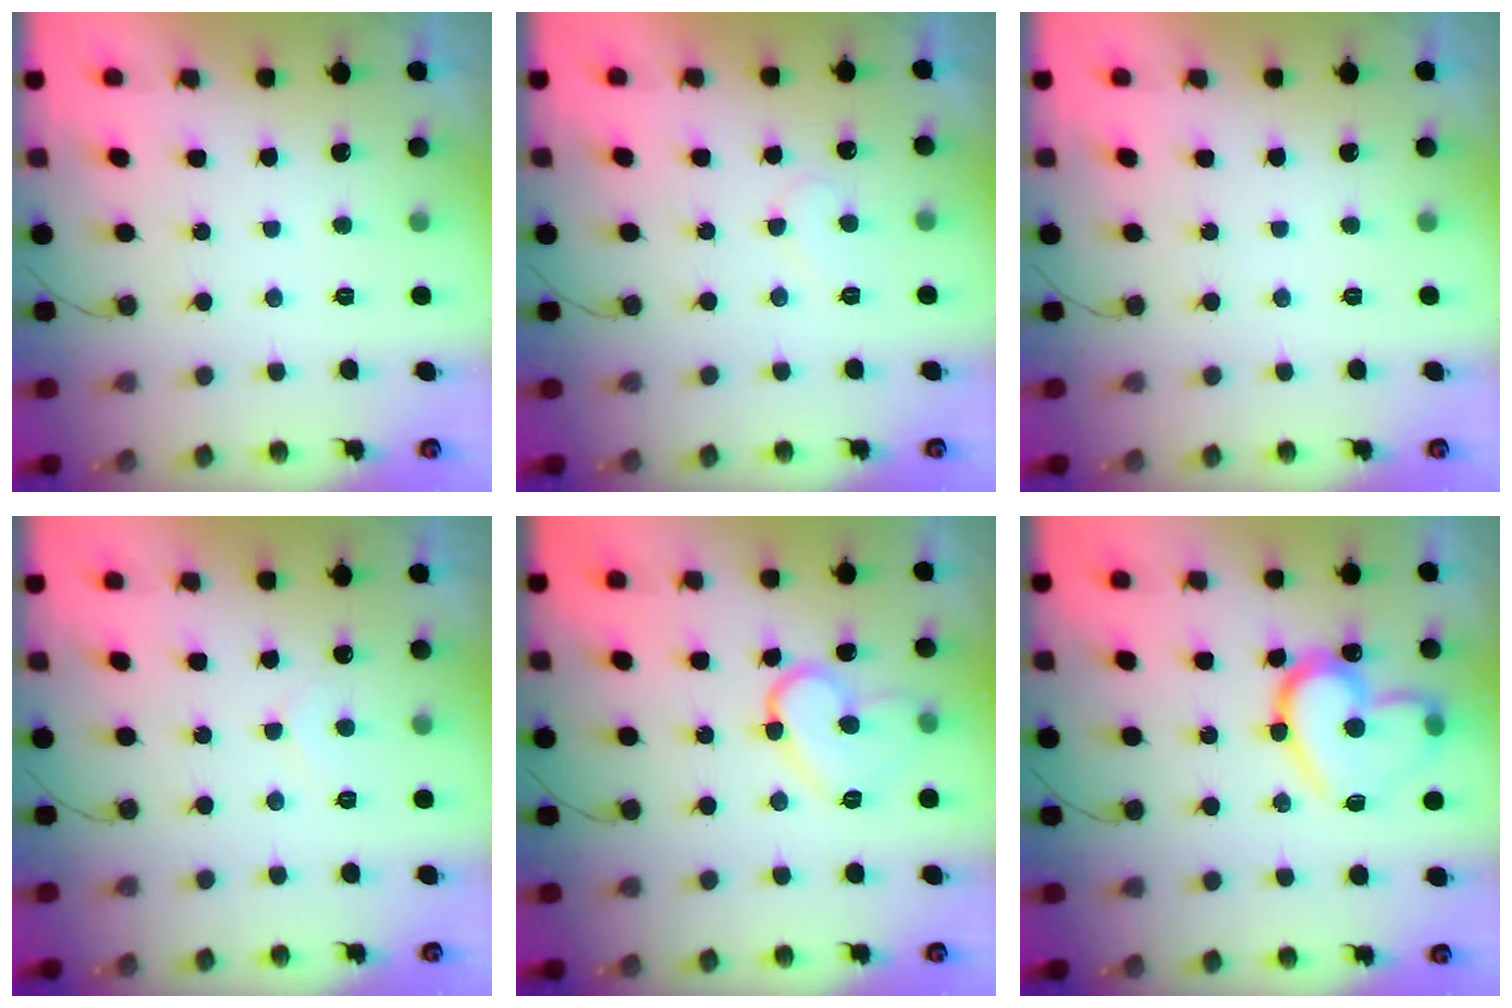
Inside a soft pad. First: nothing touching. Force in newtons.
{"total": 6.9, "press": 6.9, "slide": 0.5}
{"total": 0.0}
{"total": 4.1, "press": 4.1, "slide": 0.3}
{"total": 11.6, "press": 11.5, "slide": 0.4}
{"total": 19.6, "press": 19.5, "slide": 2.0}